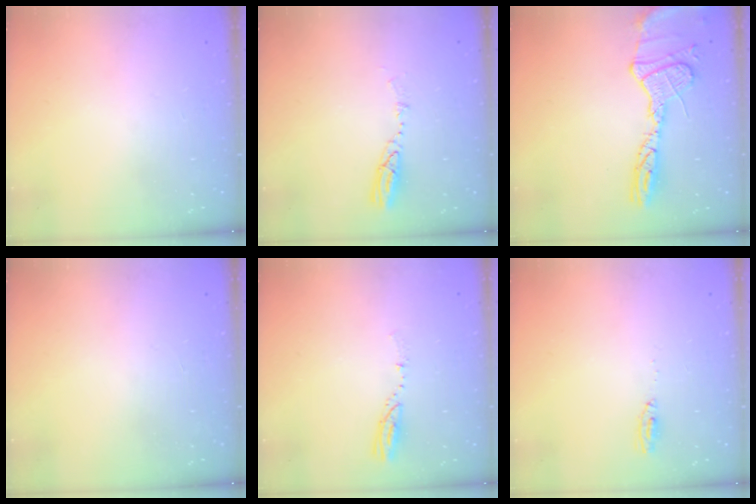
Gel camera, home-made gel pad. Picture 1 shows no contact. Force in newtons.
{"total": 4.3, "press": 4.3, "slide": 0.4}
{"total": 15.6, "press": 15.6, "slide": 1.3}
{"total": 0.9, "press": 0.0, "slide": 0.9}
{"total": 3.9, "press": 3.9, "slide": 0.4}
{"total": 4.8, "press": 2.7, "slide": 4.0}